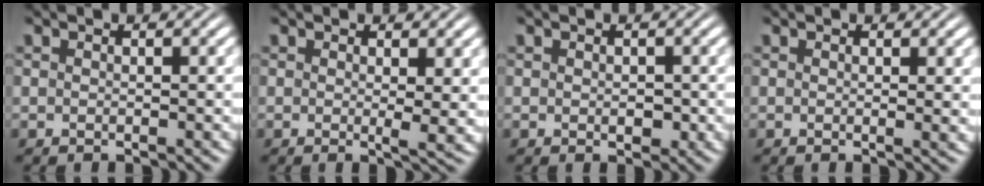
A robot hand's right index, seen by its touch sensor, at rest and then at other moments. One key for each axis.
{"total": 1.8, "fx": 0.5, "fy": 0.0, "fz": 1.7, "tx": -0.027, "ty": -0.009, "tz": 0.007}
{"total": 1.1, "fx": -0.2, "fy": 0.7, "fz": 0.8, "tx": -0.016, "ty": -0.010, "tz": 0.002}
{"total": 0.7, "fx": 0.3, "fy": -0.1, "fz": 0.6, "tx": -0.010, "ty": -0.006, "tz": 0.005}